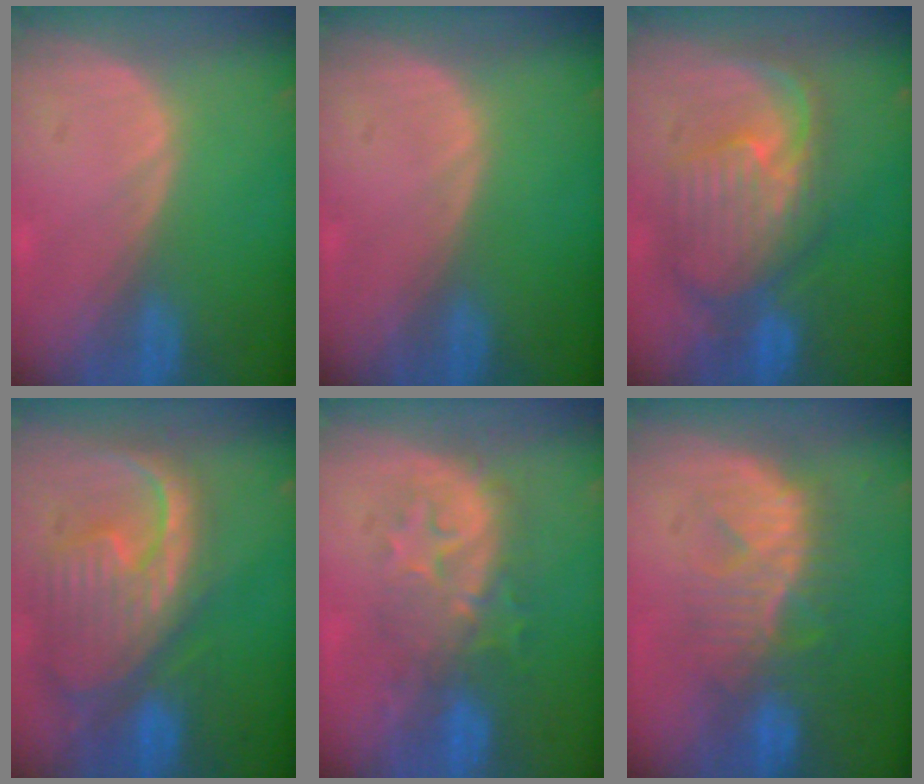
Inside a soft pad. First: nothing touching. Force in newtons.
{"total": 0.0}
{"total": 10.6, "press": 9.5, "slide": 4.7}
{"total": 12.5, "press": 10.7, "slide": 6.5}
{"total": 8.4, "press": 8.2, "slide": 1.4}
{"total": 9.0, "press": 8.6, "slide": 2.5}